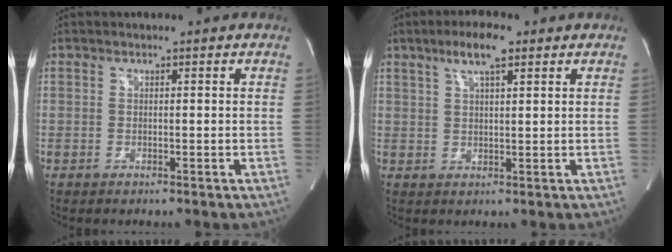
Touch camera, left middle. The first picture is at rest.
{"total": 5.5, "force": [3.3, 1.0, 4.3], "torque": [-0.084, 0.011, 0.057]}